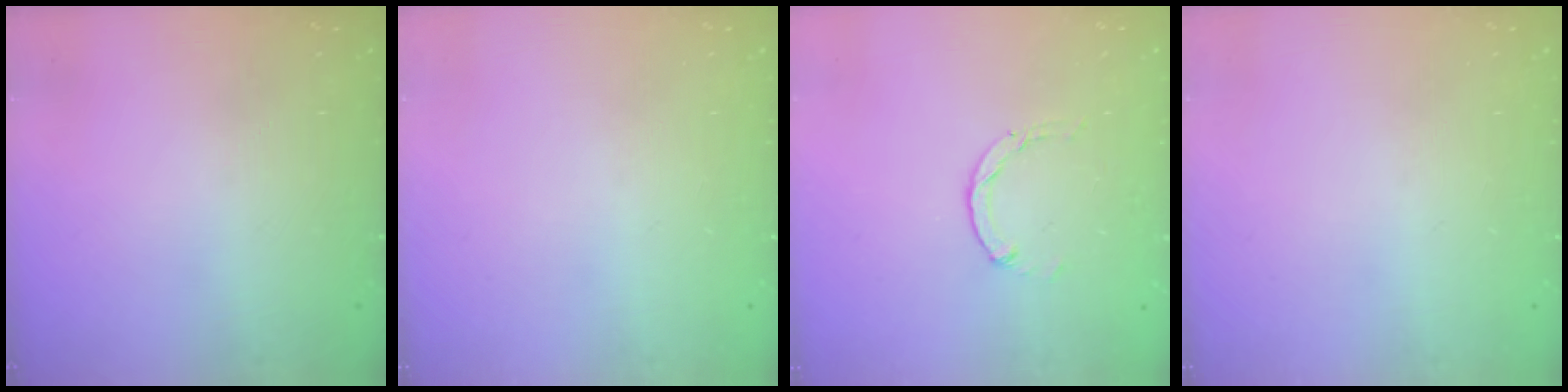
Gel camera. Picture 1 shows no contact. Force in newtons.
{"total": 0.0}
{"total": 1.1, "press": 1.1, "slide": 0.2}
{"total": 0.0}